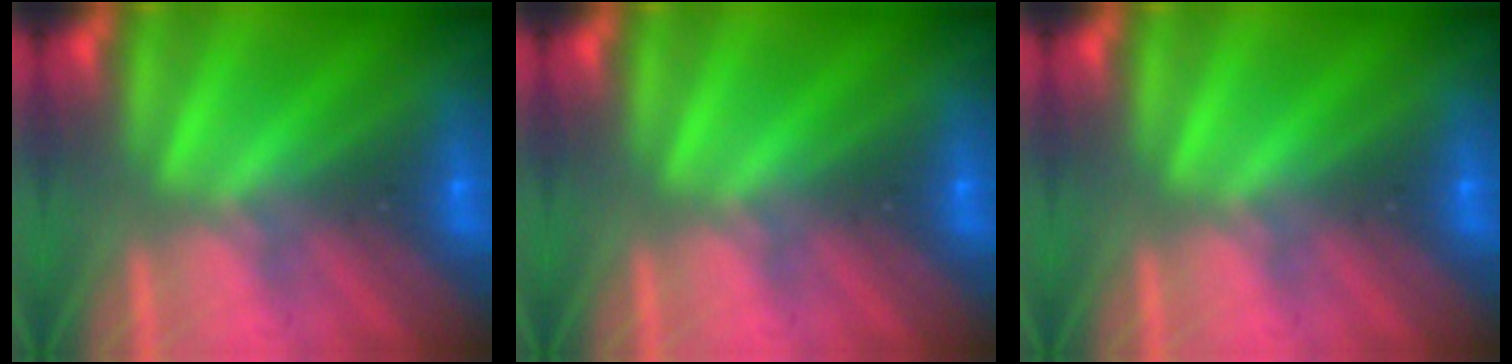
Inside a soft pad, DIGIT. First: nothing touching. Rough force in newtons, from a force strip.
{"total": 0.0}
{"total": 0.0}